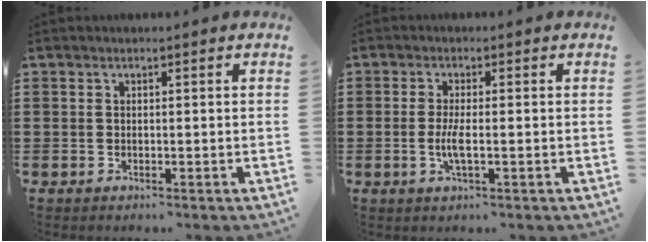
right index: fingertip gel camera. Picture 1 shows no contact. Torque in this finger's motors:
{"motor_torque": [0.17, 1.97, 0.13, 0.03]}